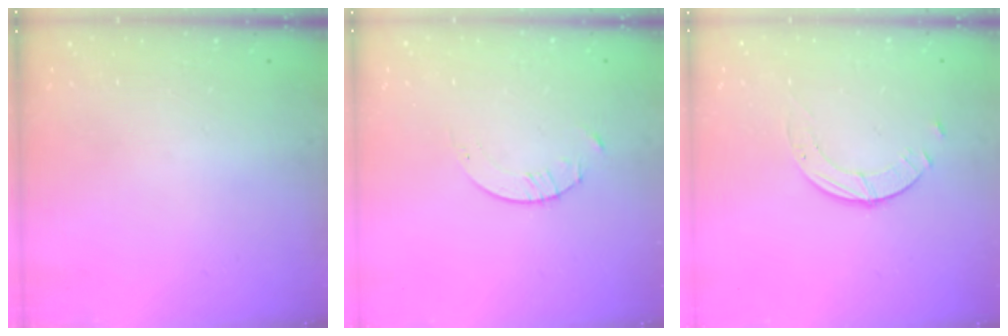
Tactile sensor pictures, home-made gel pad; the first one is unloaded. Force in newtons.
{"total": 2.1, "press": 2.1, "slide": 0.3}
{"total": 1.8, "press": 1.8, "slide": 0.2}